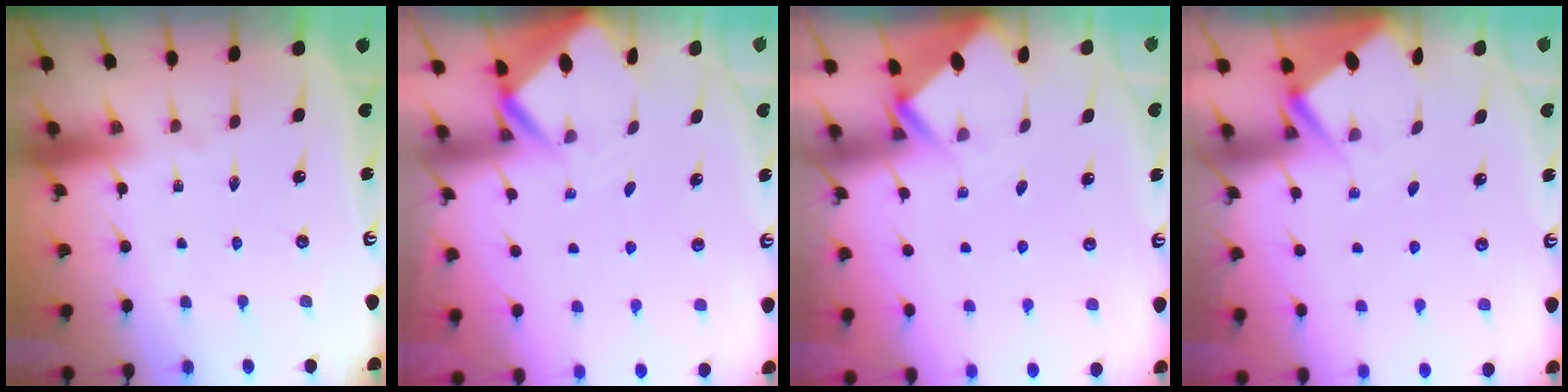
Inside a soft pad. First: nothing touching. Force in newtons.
{"total": 3.2, "press": 3.2, "slide": 0.2}
{"total": 2.5, "press": 2.5, "slide": 0.2}
{"total": 3.0, "press": 2.9, "slide": 0.4}